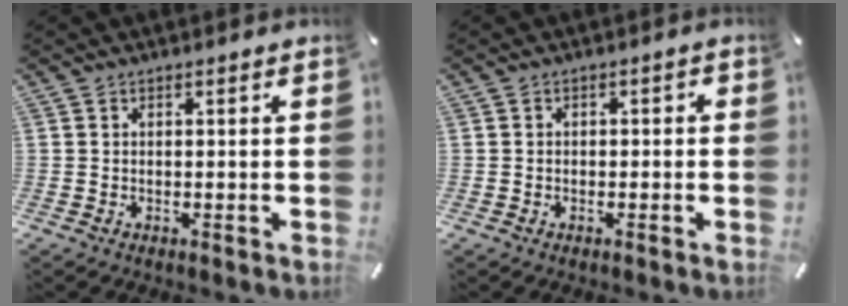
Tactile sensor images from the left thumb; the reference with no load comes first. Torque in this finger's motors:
{"motor_torque": [-0.05, -0.10, 0.07, 0.07, -0.01]}